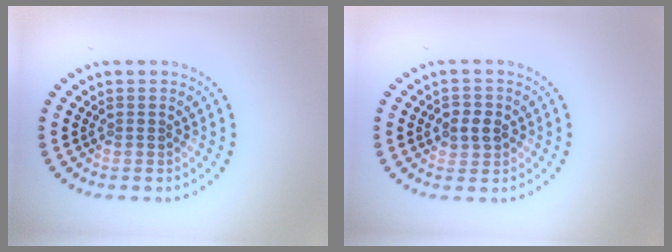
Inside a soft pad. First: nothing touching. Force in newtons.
{"total": 2.2, "press": 2.1, "slide": 0.4}